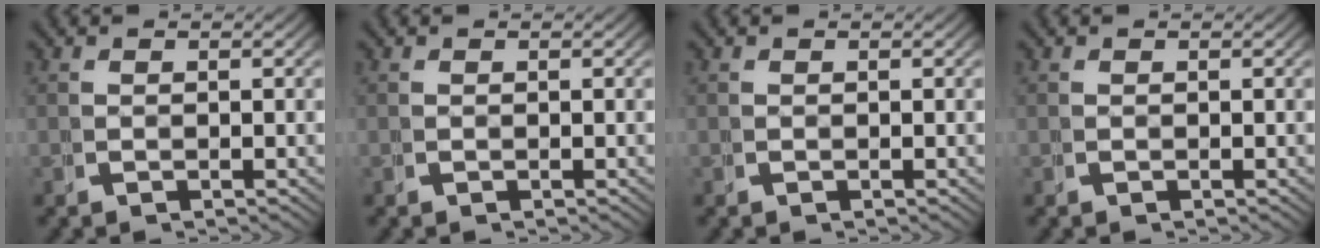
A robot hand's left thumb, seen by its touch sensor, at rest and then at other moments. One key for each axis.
{"total": 0.0}
{"total": 0.0}
{"total": 0.0}